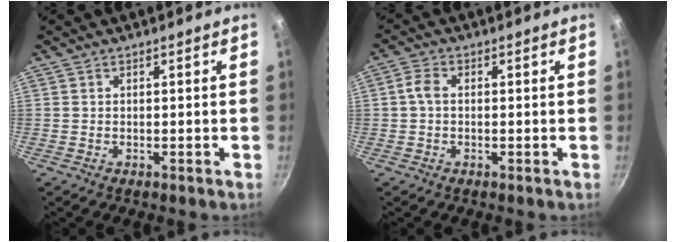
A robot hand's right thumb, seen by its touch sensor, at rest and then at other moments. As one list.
[{"total": 2.9, "force": [0.0, 2.0, 2.1], "torque": [-0.046, 0.011, -0.005]}]